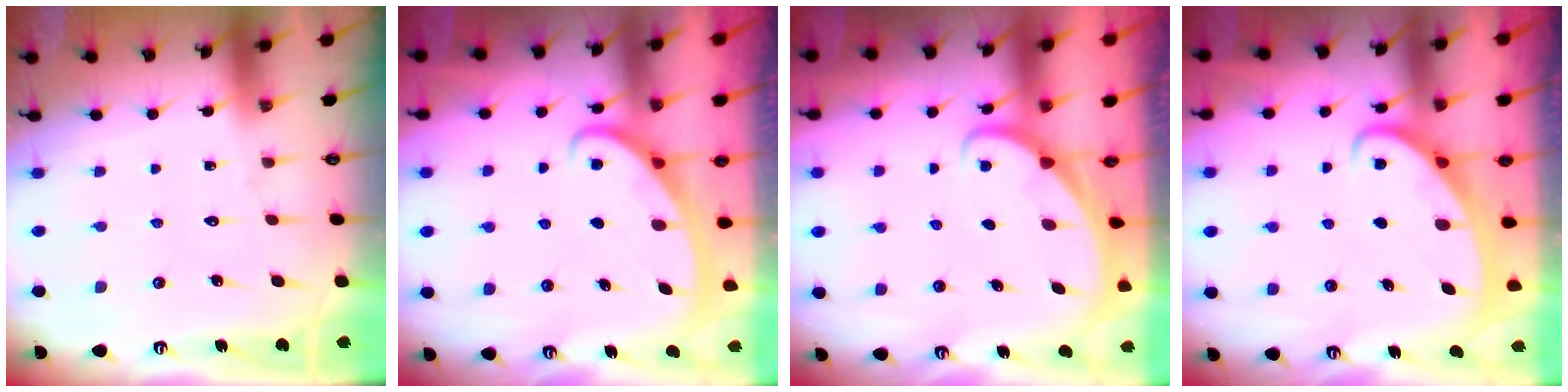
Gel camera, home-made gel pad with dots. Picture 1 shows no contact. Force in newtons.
{"total": 3.0, "press": 2.9, "slide": 0.4}
{"total": 1.8, "press": 1.8, "slide": 0.1}
{"total": 2.4, "press": 2.3, "slide": 0.5}